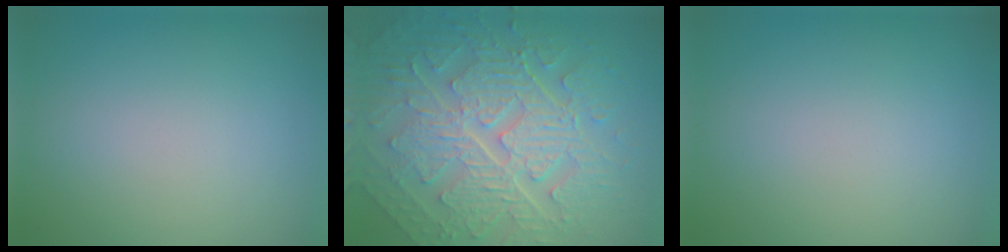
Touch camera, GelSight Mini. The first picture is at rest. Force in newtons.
{"total": 10.0, "press": 6.8, "slide": 7.3}
{"total": 0.0}